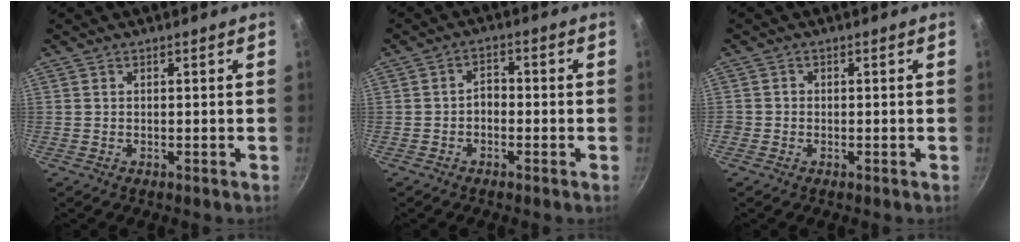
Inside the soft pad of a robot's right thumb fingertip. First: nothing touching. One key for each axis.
{"total": 2.7, "fx": -0.9, "fy": 1.8, "fz": 1.8, "tx": -0.017, "ty": 0.016, "tz": -0.019}
{"total": 1.2, "fx": -0.4, "fy": 1.1, "fz": 0.2, "tx": -0.002, "ty": 0.002, "tz": -0.009}